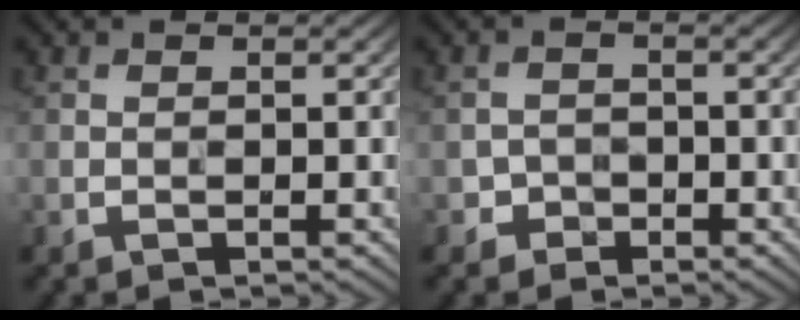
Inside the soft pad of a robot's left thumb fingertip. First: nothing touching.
{"total": 1.8, "force": [-1.2, 1.4, 0.2], "torque": [0.004, 0.006, -0.026]}